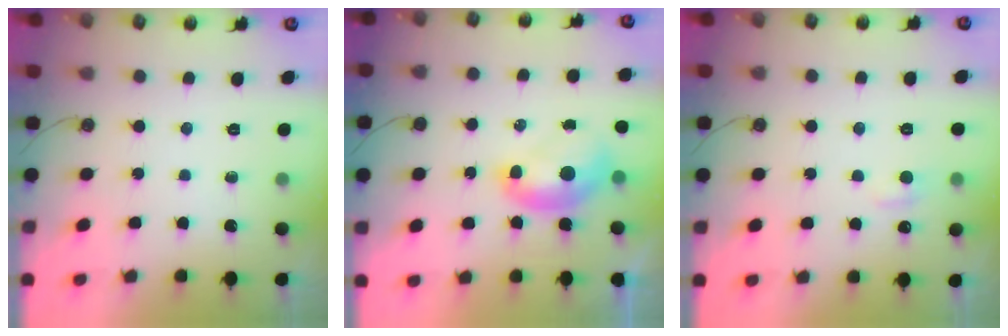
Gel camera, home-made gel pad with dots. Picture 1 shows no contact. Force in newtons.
{"total": 2.0, "press": 2.0, "slide": 0.4}
{"total": 1.3, "press": 1.2, "slide": 0.6}